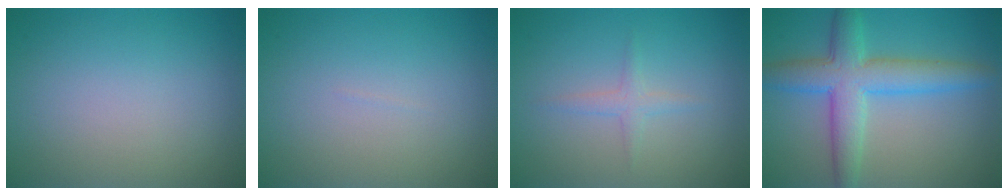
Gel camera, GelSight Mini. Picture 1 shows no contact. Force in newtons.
{"total": 0.0}
{"total": 1.3, "press": 1.3, "slide": 0.1}
{"total": 6.1, "press": 6.1, "slide": 0.1}